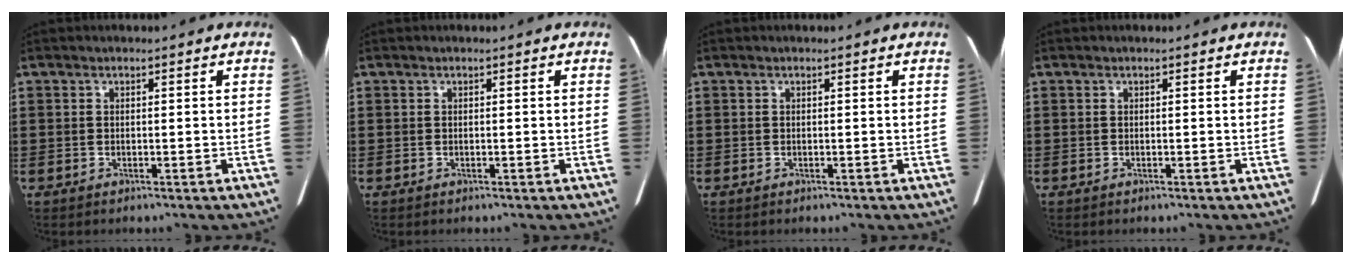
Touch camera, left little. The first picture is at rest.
{"total": 0.0}
{"total": 0.0}
{"total": 0.0}